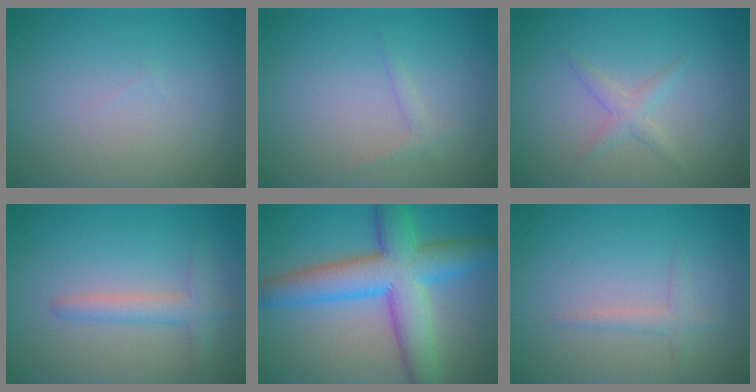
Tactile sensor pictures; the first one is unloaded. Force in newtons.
{"total": 0.9, "press": 0.9, "slide": 0.1}
{"total": 1.6, "press": 1.6, "slide": 0.1}
{"total": 2.3, "press": 2.3, "slide": 0.2}
{"total": 9.3, "press": 9.3, "slide": 0.1}
{"total": 1.3, "press": 1.3, "slide": 0.1}